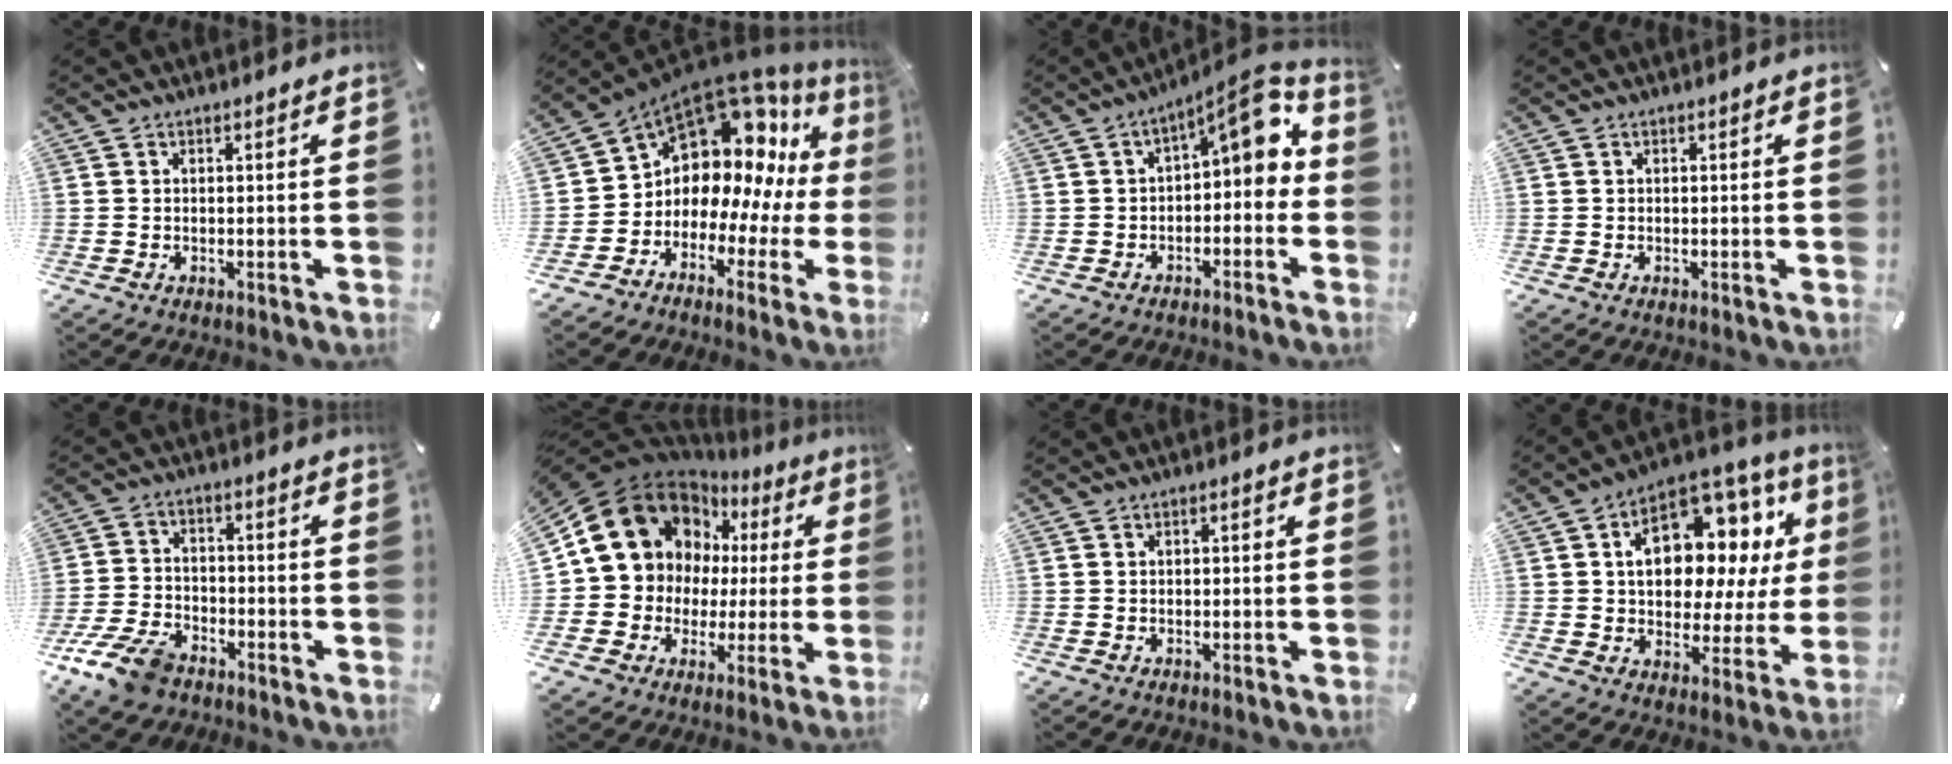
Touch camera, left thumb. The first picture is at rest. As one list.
[{"total": 13.2, "force": [6.2, 10.0, 6.0], "torque": [-0.105, -0.084, 0.119]}, {"total": 8.1, "force": [3.1, 3.2, 6.8], "torque": [-0.089, -0.038, 0.043]}, {"total": 0.0}, {"total": 10.2, "force": [-6.7, 5.8, 5.1], "torque": [-0.108, 0.036, -0.124]}, {"total": 16.1, "force": [7.8, 13.1, 5.3], "torque": [-0.100, -0.053, 0.157]}, {"total": 0.9, "force": [-0.1, 0.6, 0.7], "torque": [-0.012, 0.004, -0.003]}, {"total": 17.6, "force": [5.8, 11.6, 11.9], "torque": [-0.177, -0.032, 0.102]}]